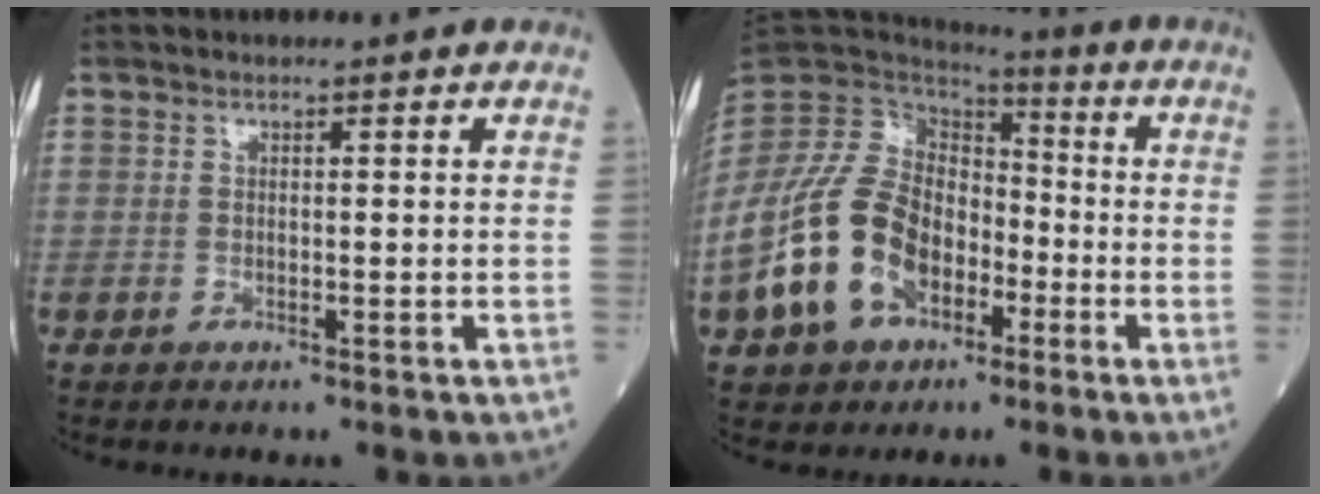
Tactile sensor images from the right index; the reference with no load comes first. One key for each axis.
{"total": 15.5, "fx": -5.6, "fy": 10.7, "fz": 9.7, "tx": -0.225, "ty": 0.018, "tz": -0.100}